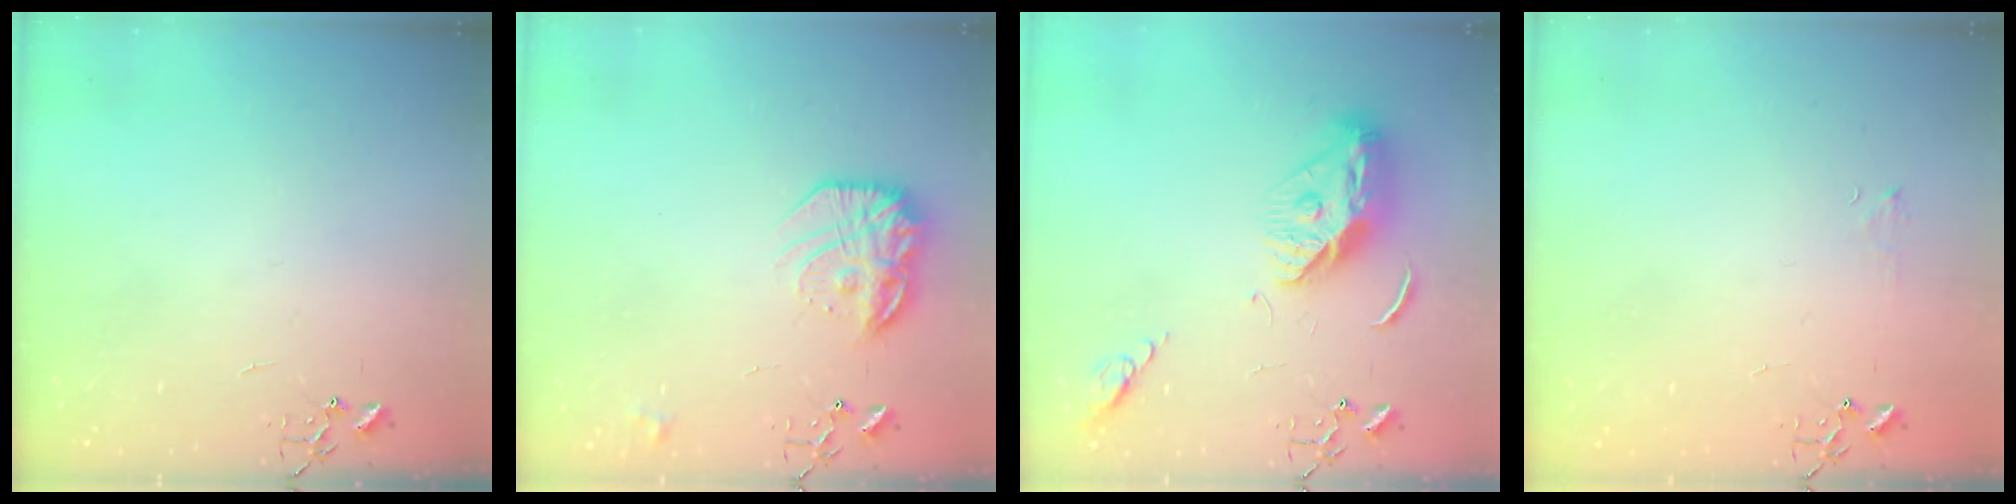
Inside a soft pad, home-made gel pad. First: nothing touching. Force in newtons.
{"total": 17.3, "press": 17.2, "slide": 1.2}
{"total": 13.1, "press": 13.0, "slide": 1.3}
{"total": 3.8, "press": 3.8, "slide": 0.5}